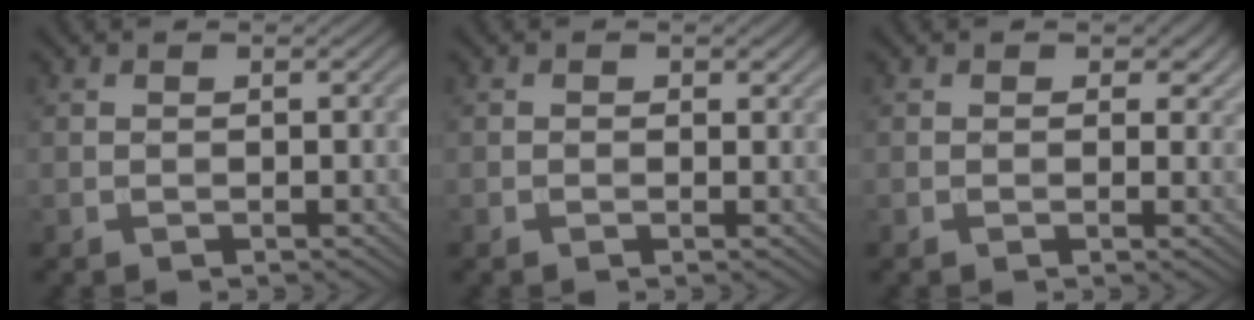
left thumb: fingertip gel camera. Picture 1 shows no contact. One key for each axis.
{"total": 0.8, "fx": 0.3, "fy": 0.6, "fz": 0.4, "tx": -0.004, "ty": -0.005, "tz": 0.002}
{"total": 2.1, "fx": 0.9, "fy": 1.5, "fz": 1.1, "tx": -0.022, "ty": -0.007, "tz": 0.009}